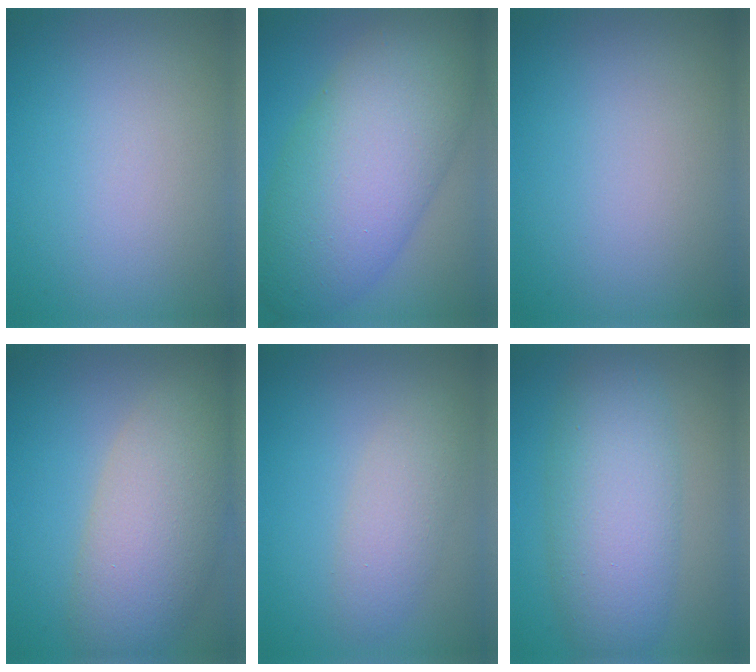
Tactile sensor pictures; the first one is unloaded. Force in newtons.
{"total": 12.3, "press": 12.2, "slide": 0.4}
{"total": 0.0}
{"total": 7.7, "press": 7.7, "slide": 0.5}
{"total": 2.8, "press": 2.8, "slide": 0.1}
{"total": 7.3, "press": 7.3, "slide": 0.3}